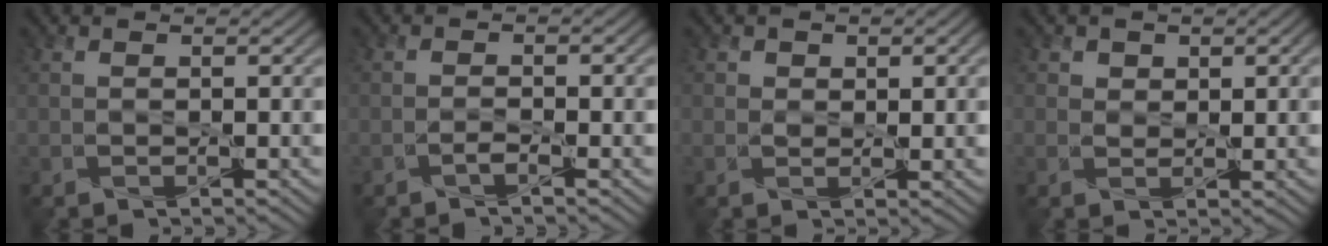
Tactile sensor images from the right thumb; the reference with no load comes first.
{"total": 1.3, "force": [-1.1, 0.0, 0.7], "torque": [-0.015, 0.006, -0.020]}
{"total": 1.6, "force": [0.7, 1.2, 0.7], "torque": [-0.016, -0.002, 0.008]}
{"total": 1.9, "force": [1.0, 1.5, 0.6], "torque": [-0.020, -0.005, 0.016]}